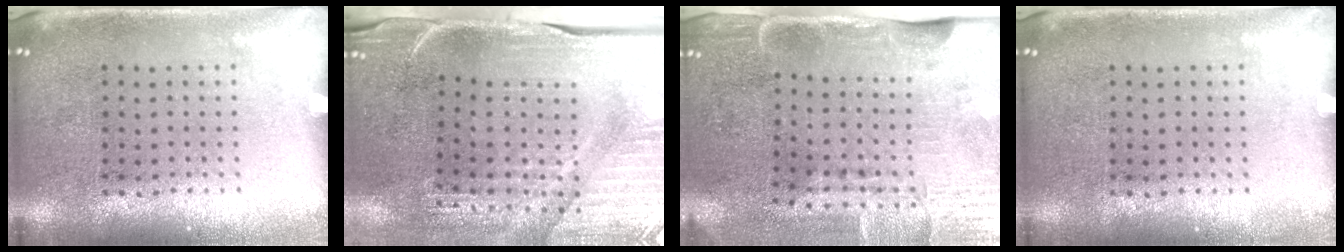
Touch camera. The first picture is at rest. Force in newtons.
{"total": 4.5, "press": 3.9, "slide": 2.3}
{"total": 4.3, "press": 3.6, "slide": 2.4}
{"total": 0.0}